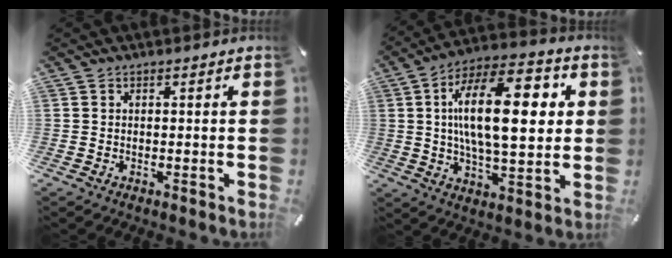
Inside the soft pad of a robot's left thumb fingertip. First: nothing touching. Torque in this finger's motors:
{"motor_torque": [2.55, 2.45, 2.54, -0.23, 0.68]}